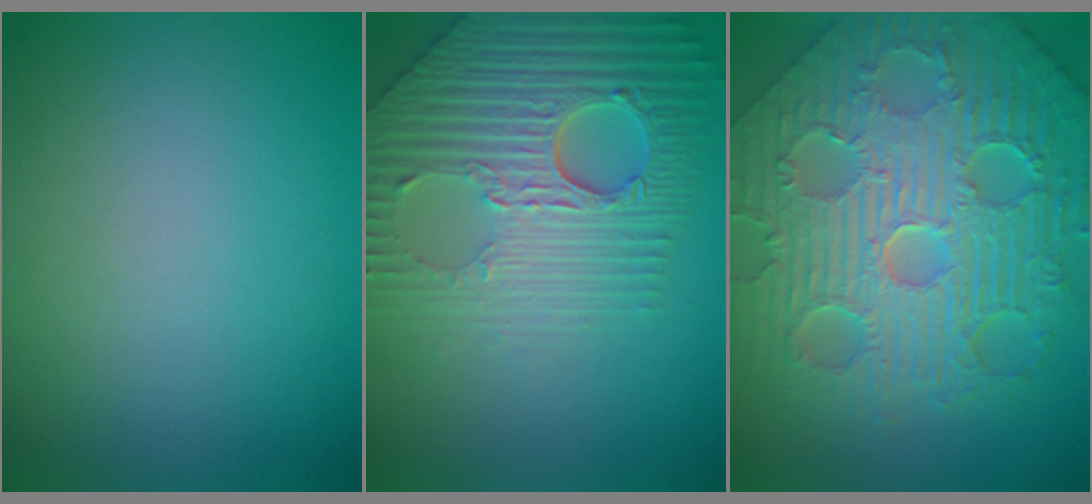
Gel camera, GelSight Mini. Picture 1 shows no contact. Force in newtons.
{"total": 8.7, "press": 6.0, "slide": 6.3}
{"total": 12.3, "press": 8.2, "slide": 9.2}